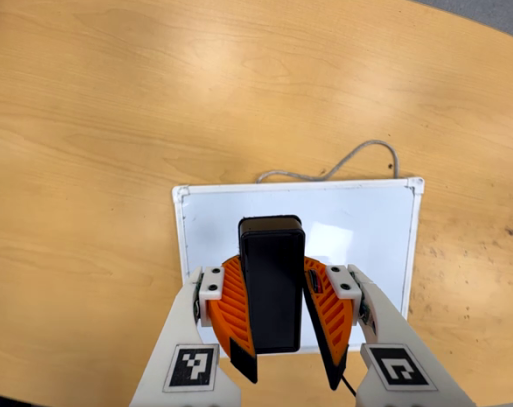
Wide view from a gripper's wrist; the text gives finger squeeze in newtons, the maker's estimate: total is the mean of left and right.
{"total": 9.8, "left": 9.9, "right": 9.7}